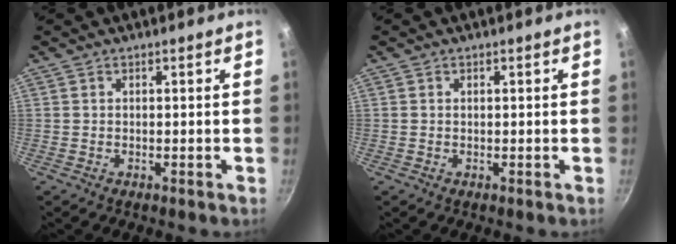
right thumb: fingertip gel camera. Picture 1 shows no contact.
{"total": 0.0}